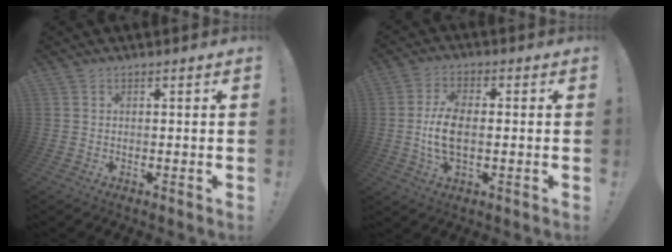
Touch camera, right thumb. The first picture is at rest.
{"total": 8.7, "force": [-0.6, 4.2, 7.6], "torque": [-0.146, -0.009, -0.014]}